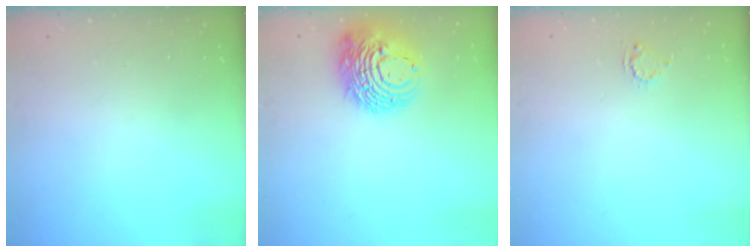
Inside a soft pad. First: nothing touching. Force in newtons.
{"total": 13.3, "press": 13.3, "slide": 1.2}
{"total": 3.5, "press": 3.5, "slide": 0.2}